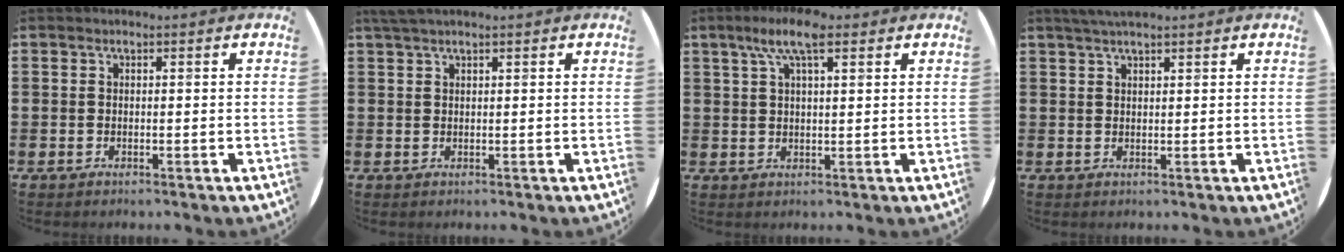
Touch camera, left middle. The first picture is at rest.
{"total": 1.4, "force": [1.2, -0.1, 0.8], "torque": [-0.018, 0.001, 0.022]}
{"total": 6.4, "force": [3.8, 1.8, 4.8], "torque": [-0.095, 0.008, 0.064]}
{"total": 2.1, "force": [1.9, 0.1, 1.0], "torque": [-0.022, 0.003, 0.034]}